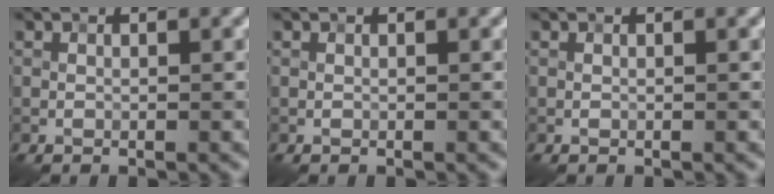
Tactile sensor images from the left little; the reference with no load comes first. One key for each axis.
{"total": 0.0}
{"total": 0.0}